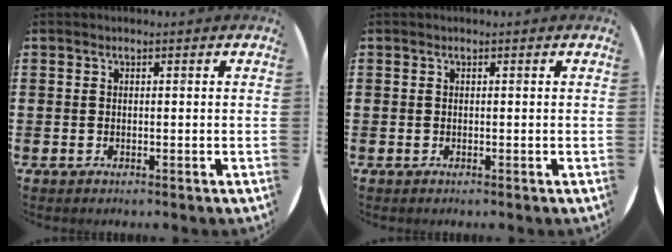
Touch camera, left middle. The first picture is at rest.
{"total": 0.0}